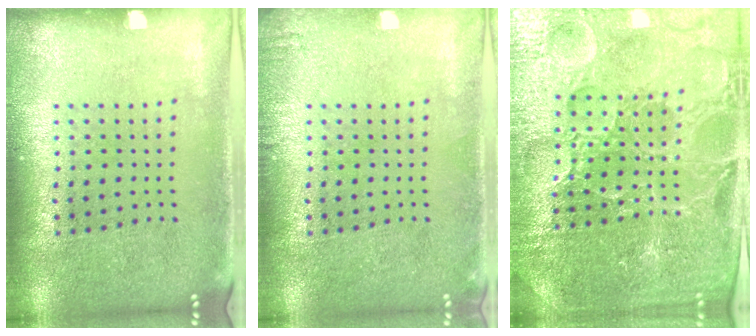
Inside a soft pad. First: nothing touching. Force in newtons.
{"total": 0.8, "press": 0.8, "slide": 0.1}
{"total": 5.2, "press": 4.8, "slide": 1.9}